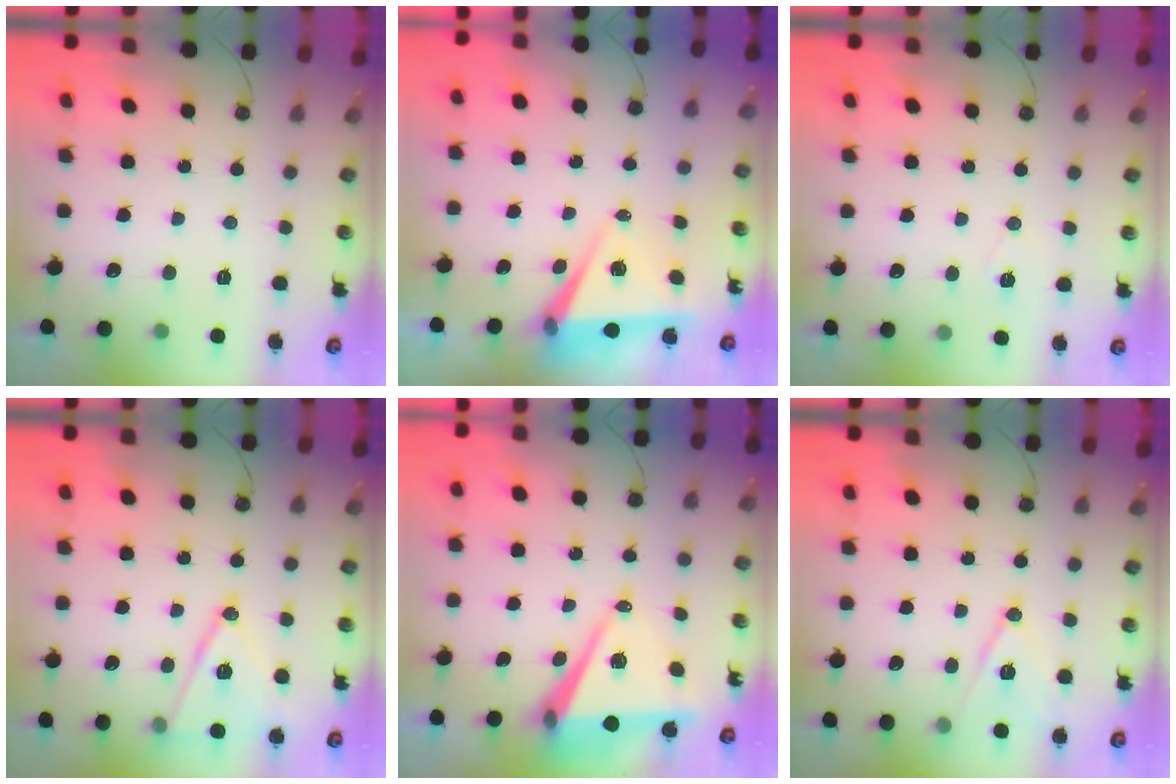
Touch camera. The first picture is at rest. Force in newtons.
{"total": 7.4, "press": 5.8, "slide": 4.6}
{"total": 6.5, "press": 4.7, "slide": 4.6}
{"total": 13.2, "press": 12.7, "slide": 3.5}
{"total": 8.3, "press": 7.3, "slide": 4.1}
{"total": 11.8, "press": 11.4, "slide": 3.2}